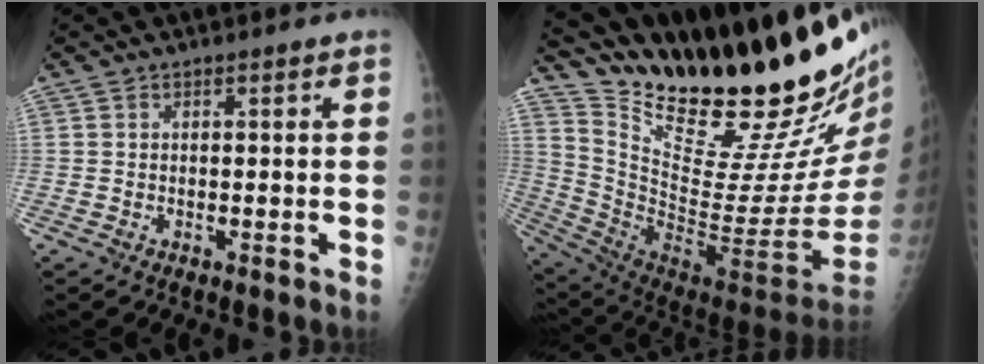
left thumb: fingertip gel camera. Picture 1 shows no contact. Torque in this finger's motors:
{"motor_torque": [2.93, -0.93, 1.34, -1.43, 0.09]}